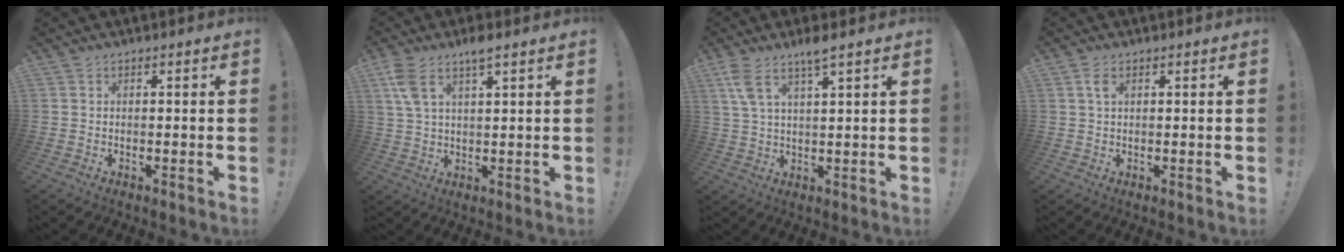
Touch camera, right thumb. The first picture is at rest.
{"total": 7.1, "force": [4.4, 2.0, 5.2], "torque": [-0.096, -0.013, 0.080]}
{"total": 7.0, "force": [4.6, 1.0, 5.1], "torque": [-0.097, -0.017, 0.081]}
{"total": 2.7, "force": [1.2, 1.4, 2.1], "torque": [-0.040, 0.002, 0.020]}